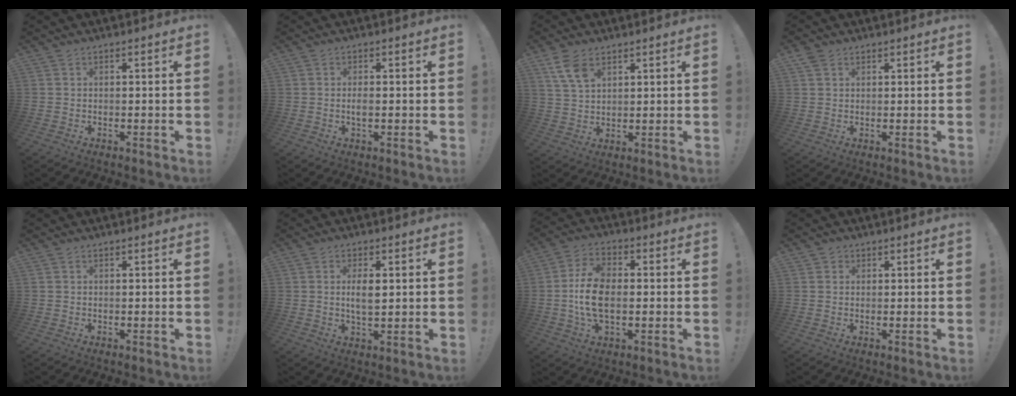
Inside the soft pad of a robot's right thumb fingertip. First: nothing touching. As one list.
[{"total": 2.0, "force": [-0.4, 0.8, 1.7], "torque": [-0.026, 0.000, -0.010]}, {"total": 7.5, "force": [4.3, 4.0, 4.6], "torque": [-0.081, -0.015, 0.084]}, {"total": 2.3, "force": [1.6, 1.4, 0.9], "torque": [-0.015, -0.005, 0.031]}, {"total": 0.0}, {"total": 5.1, "force": [0.7, 2.2, 4.5], "torque": [-0.076, -0.005, 0.007]}, {"total": 11.8, "force": [-1.0, 7.1, 9.3], "torque": [-0.164, 0.000, -0.016]}, {"total": 1.4, "force": [0.6, 1.2, 0.1], "torque": [0.002, -0.003, 0.010]}]